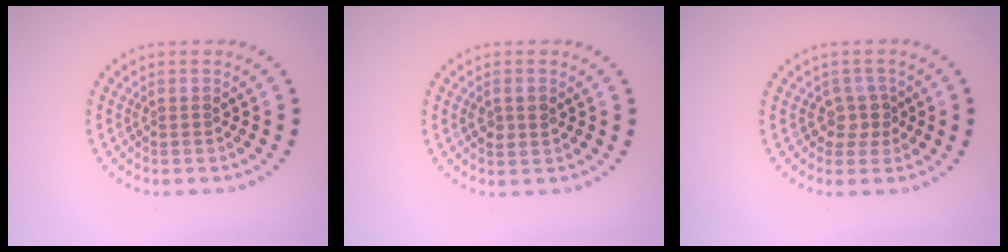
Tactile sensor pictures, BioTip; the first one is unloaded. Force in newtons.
{"total": 1.5, "press": 1.5, "slide": 0.1}
{"total": 2.0, "press": 1.5, "slide": 1.3}